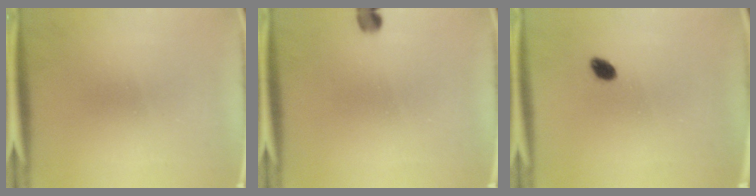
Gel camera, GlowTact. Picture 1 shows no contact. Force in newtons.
{"total": 2.0}
{"total": 2.4}